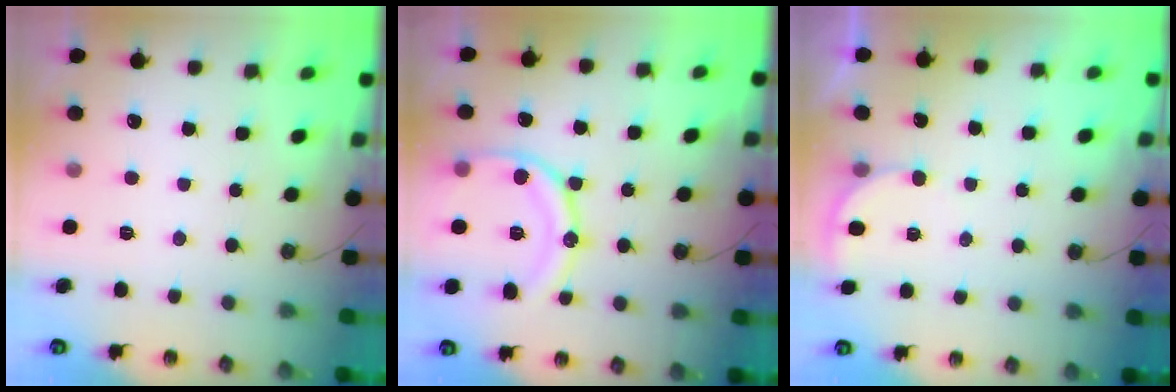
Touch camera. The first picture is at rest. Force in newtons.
{"total": 14.9, "press": 14.8, "slide": 1.7}
{"total": 3.4, "press": 3.4, "slide": 0.2}